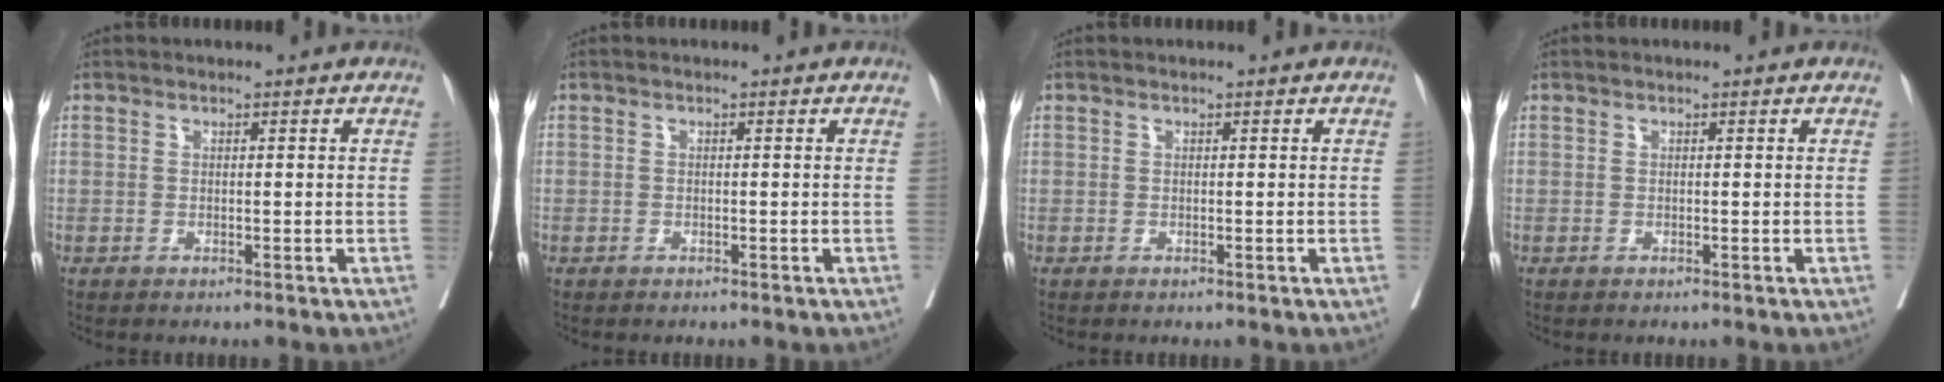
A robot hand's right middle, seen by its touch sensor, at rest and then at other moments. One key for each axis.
{"total": 0.6, "fx": -0.3, "fy": 0.5, "fz": -0.1, "tx": -0.005, "ty": 0.005, "tz": -0.007}
{"total": 0.0}
{"total": 0.0}